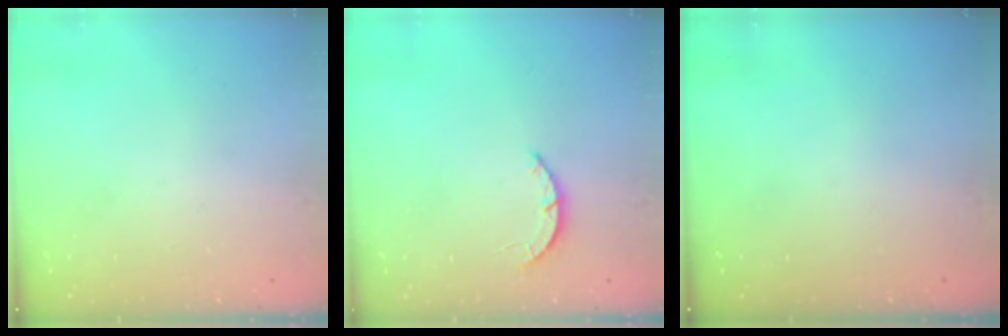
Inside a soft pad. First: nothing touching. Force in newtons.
{"total": 2.2, "press": 2.2, "slide": 0.3}
{"total": 0.0}